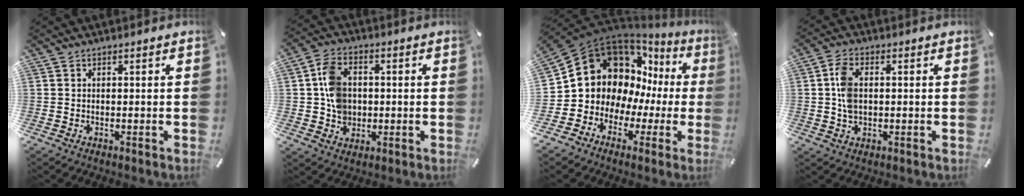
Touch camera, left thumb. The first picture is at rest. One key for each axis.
{"total": 8.7, "fx": 0.2, "fy": 7.4, "fz": 4.6, "tx": -0.099, "ty": 0.009, "tz": 0.006}
{"total": 13.4, "fx": 4.6, "fy": 11.7, "fz": 4.6, "tx": -0.086, "ty": -0.054, "tz": 0.099}
{"total": 5.9, "fx": 0.5, "fy": 3.7, "fz": 4.6, "tx": -0.098, "ty": 0.001, "tz": 0.005}